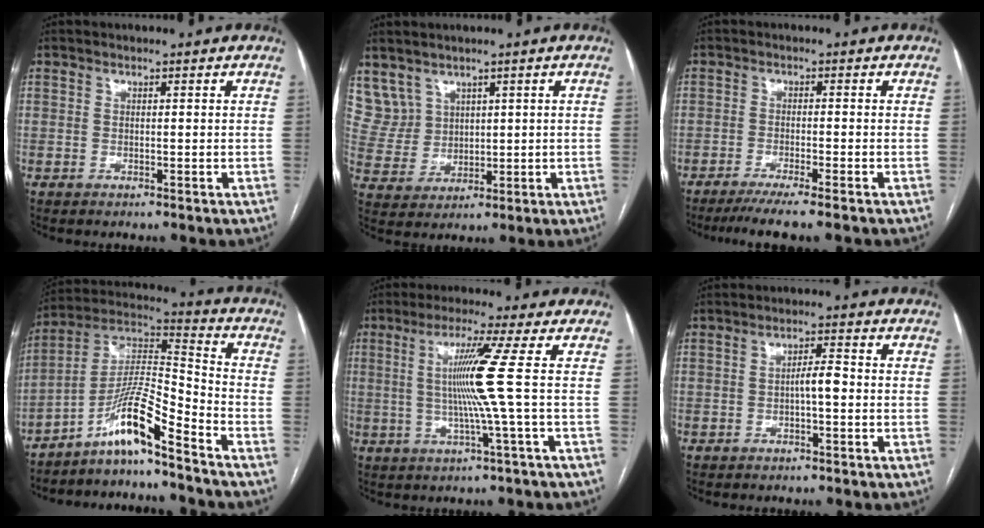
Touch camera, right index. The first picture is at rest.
{"total": 6.0, "force": [3.8, 4.6, 0.3], "torque": [-0.018, 0.020, 0.095]}
{"total": 7.4, "force": [-5.9, -0.7, 4.3], "torque": [-0.057, -0.018, -0.094]}
{"total": 11.0, "force": [-8.0, -0.1, 7.6], "torque": [-0.150, 0.017, -0.147]}
{"total": 8.2, "force": [0.5, -2.7, 7.7], "torque": [-0.147, -0.002, 0.016]}
{"total": 2.9, "force": [-0.6, 0.5, 2.8], "torque": [-0.043, 0.004, -0.011]}